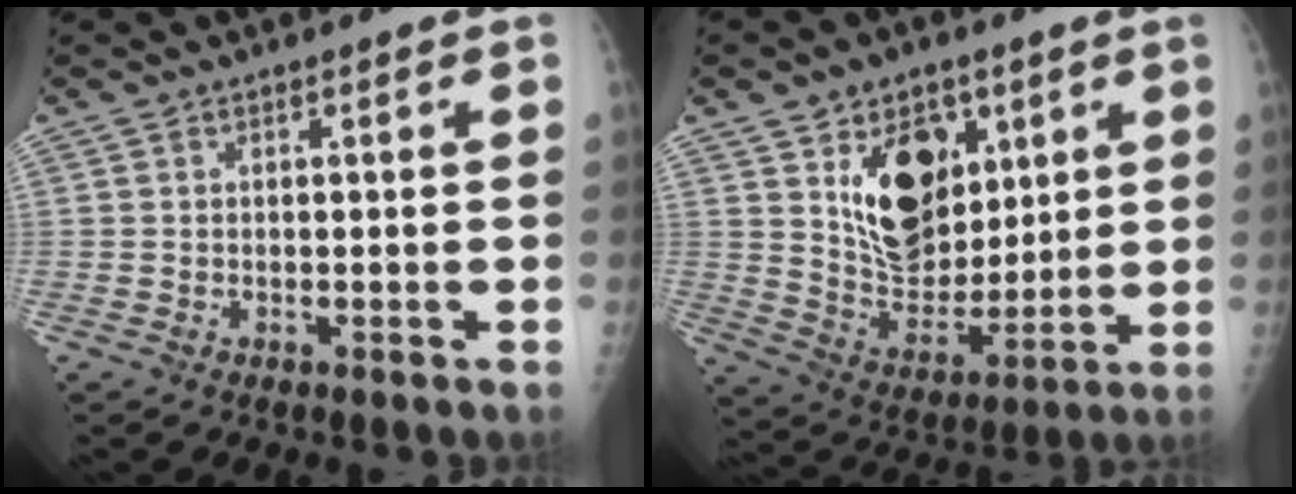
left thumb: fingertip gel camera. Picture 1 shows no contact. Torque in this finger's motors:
{"motor_torque": [0.38, 0.37, 0.84, -0.26, 0.21]}